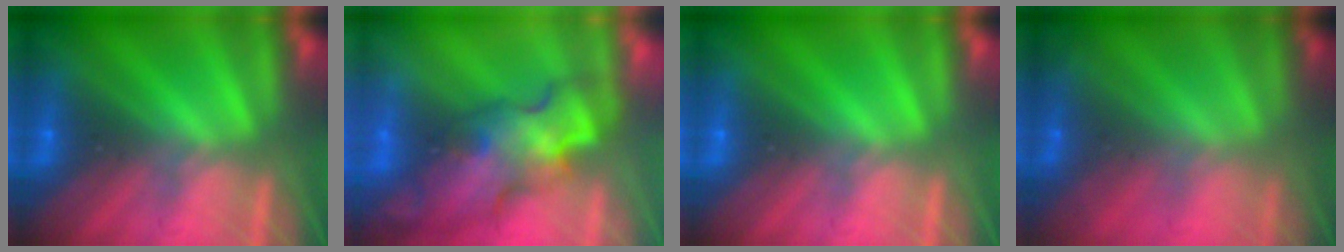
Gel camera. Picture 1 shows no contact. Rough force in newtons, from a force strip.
{"total": 3.8}
{"total": 0.0}
{"total": 1.5}